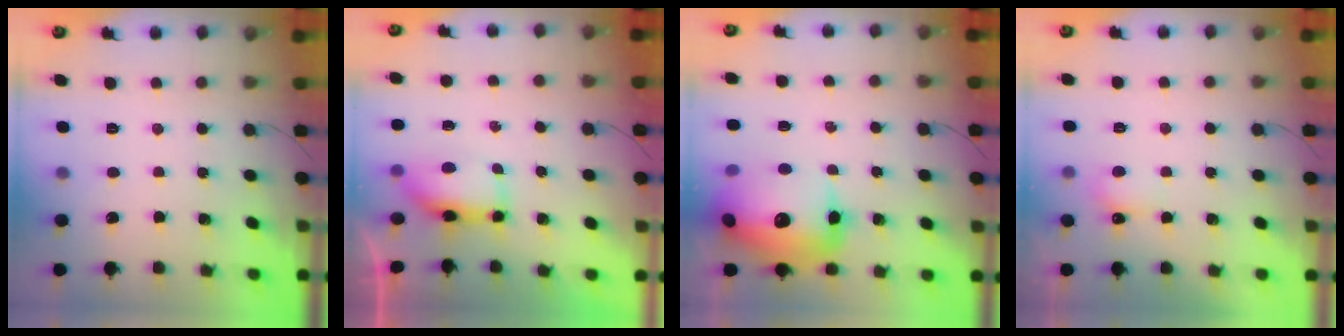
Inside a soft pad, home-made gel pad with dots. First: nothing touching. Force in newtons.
{"total": 6.9, "press": 6.9, "slide": 0.9}
{"total": 22.3, "press": 21.8, "slide": 4.6}
{"total": 3.7, "press": 3.6, "slide": 1.1}